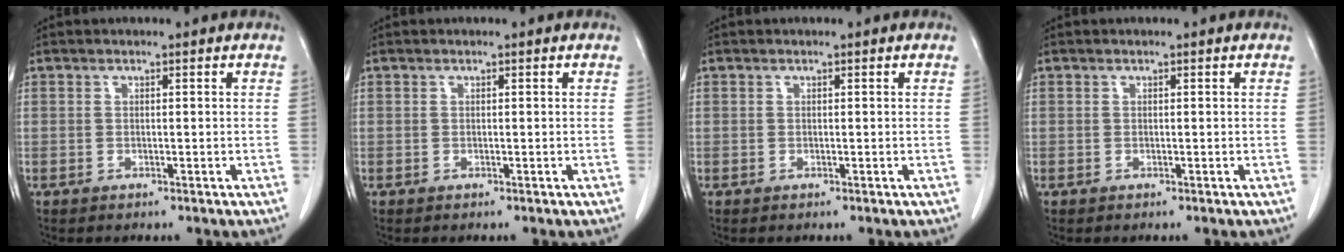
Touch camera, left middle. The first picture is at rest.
{"total": 0.0}
{"total": 0.0}
{"total": 0.0}